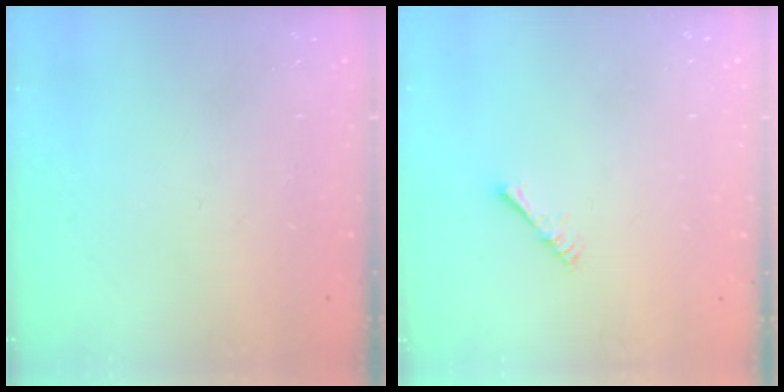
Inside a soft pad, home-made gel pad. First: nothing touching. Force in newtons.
{"total": 2.2, "press": 2.1, "slide": 0.5}